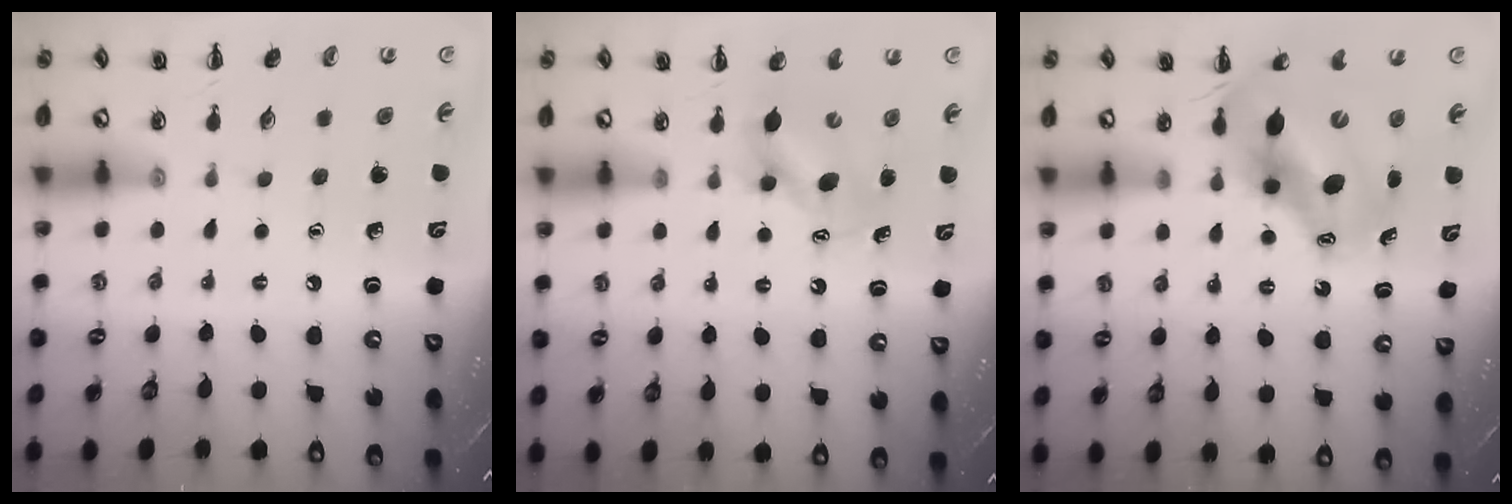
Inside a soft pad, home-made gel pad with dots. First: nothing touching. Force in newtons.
{"total": 6.6, "press": 6.6, "slide": 0.8}
{"total": 13.1, "press": 12.7, "slide": 3.3}